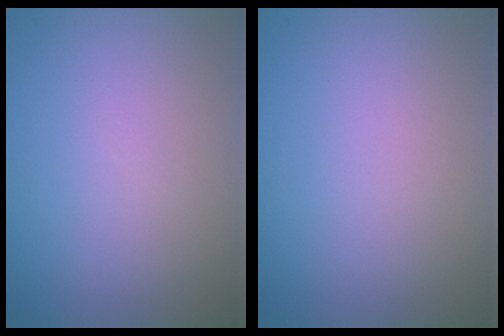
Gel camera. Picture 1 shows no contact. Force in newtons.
{"total": 0.0}